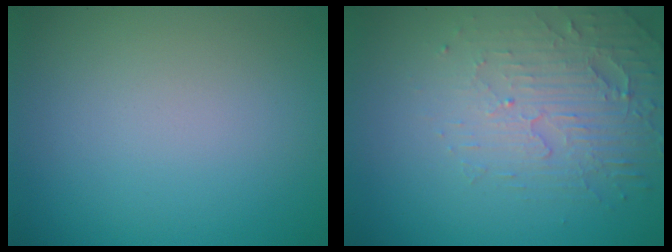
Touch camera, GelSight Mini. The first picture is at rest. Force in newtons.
{"total": 5.2, "press": 3.2, "slide": 4.0}